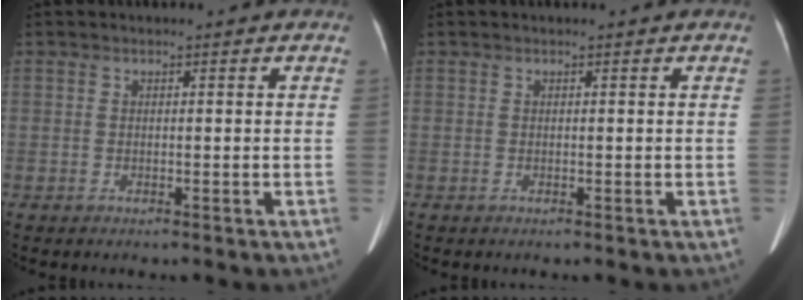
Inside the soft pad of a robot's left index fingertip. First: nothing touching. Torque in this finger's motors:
{"motor_torque": [-0.02, 0.03, 0.00, 0.02]}